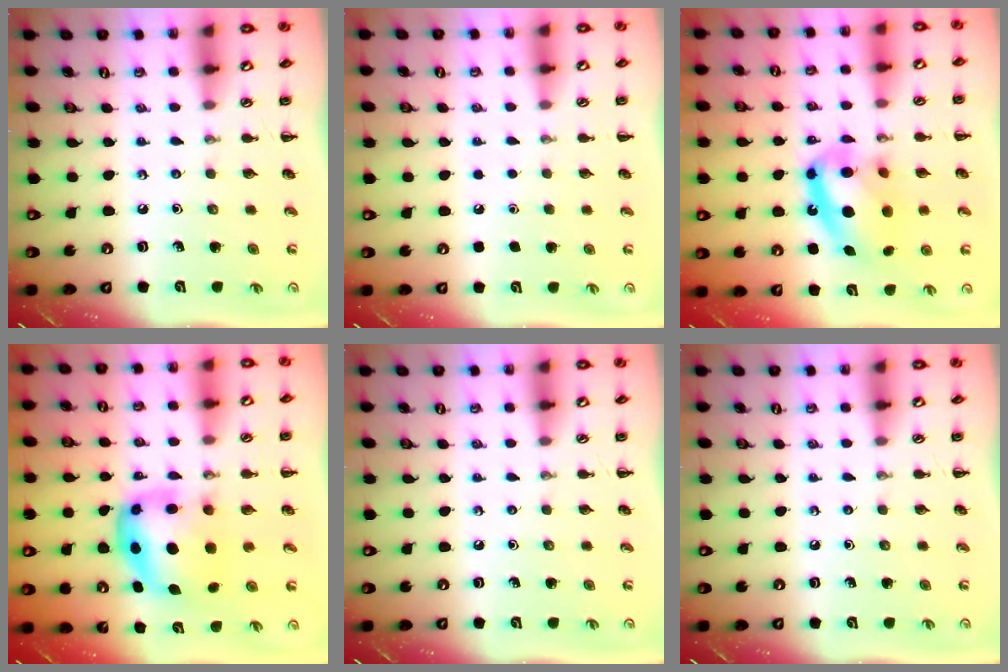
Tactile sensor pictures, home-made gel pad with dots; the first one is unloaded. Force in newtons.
{"total": 1.6, "press": 1.6, "slide": 0.1}
{"total": 15.5, "press": 15.0, "slide": 3.7}
{"total": 6.6, "press": 6.4, "slide": 1.5}
{"total": 0.0}
{"total": 0.0}